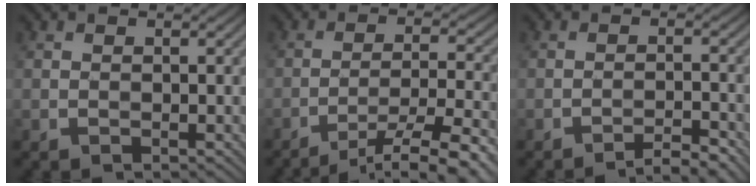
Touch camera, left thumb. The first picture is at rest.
{"total": 11.7, "force": [-8.5, 2.2, 7.6], "torque": [-0.124, 0.002, -0.120]}
{"total": 3.5, "force": [-2.8, 0.3, 2.1], "torque": [-0.030, 0.011, -0.049]}